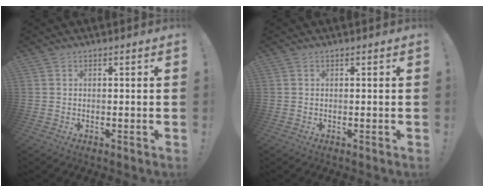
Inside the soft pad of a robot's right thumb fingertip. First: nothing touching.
{"total": 0.0}